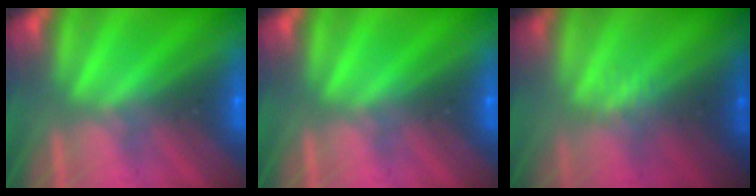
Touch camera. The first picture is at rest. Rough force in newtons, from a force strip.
{"total": 0.0}
{"total": 2.3}